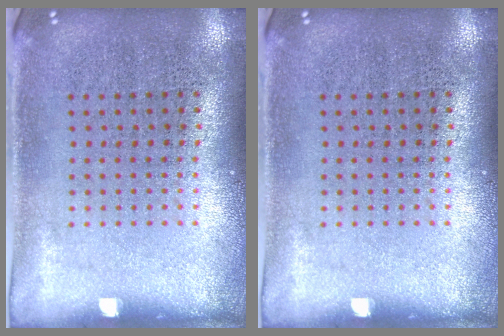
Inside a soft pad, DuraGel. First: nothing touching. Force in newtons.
{"total": 0.0}